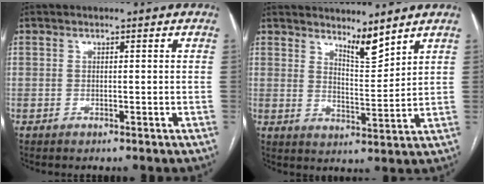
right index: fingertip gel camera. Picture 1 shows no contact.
{"total": 4.9, "force": [4.3, 0.4, 2.2], "torque": [-0.041, -0.018, 0.082]}